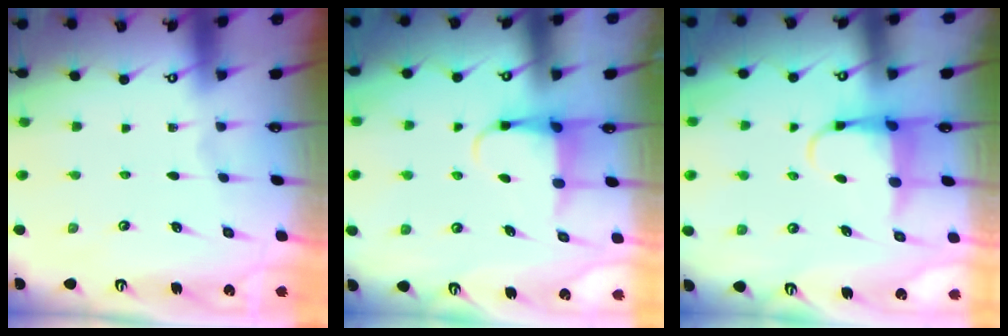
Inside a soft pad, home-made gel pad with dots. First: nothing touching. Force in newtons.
{"total": 4.4, "press": 4.4, "slide": 0.2}
{"total": 5.1, "press": 5.0, "slide": 0.9}